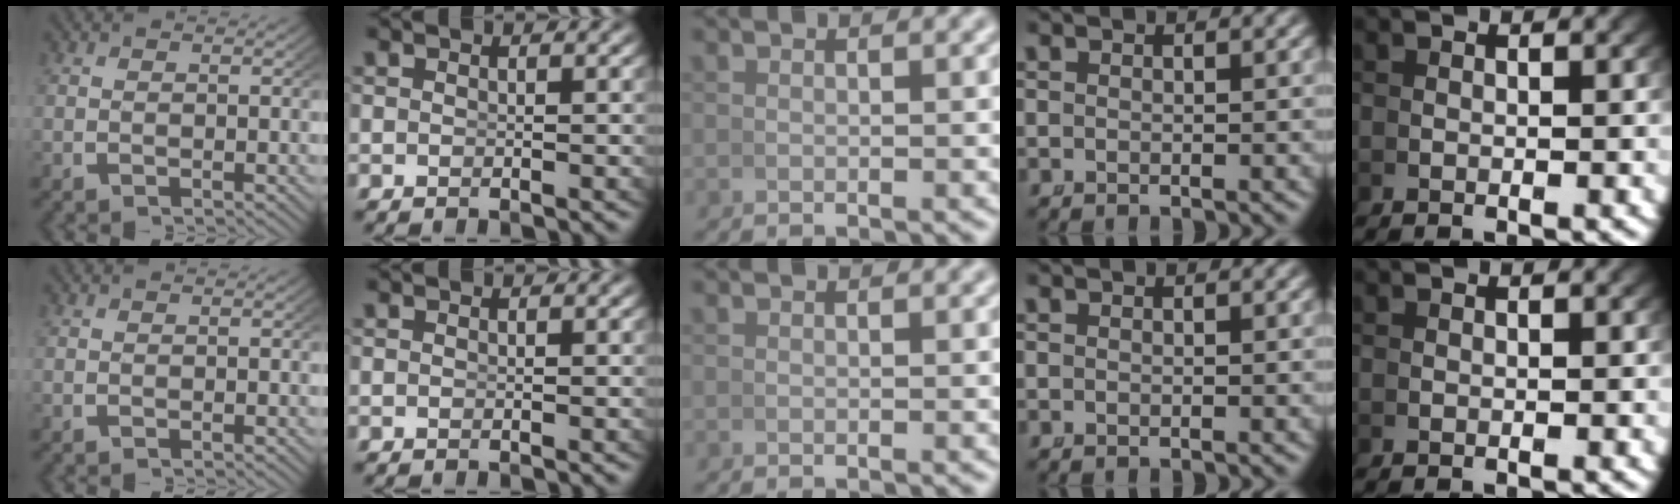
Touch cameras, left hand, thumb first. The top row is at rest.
{}